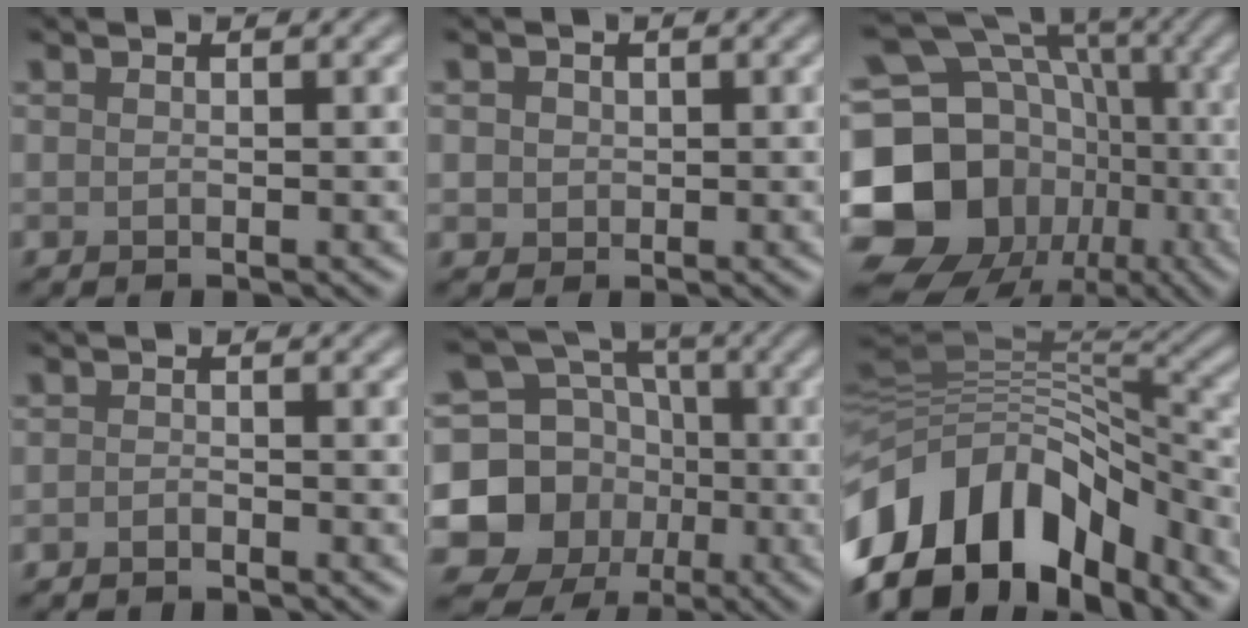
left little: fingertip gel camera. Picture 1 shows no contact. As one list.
[{"total": 1.6, "force": [0.4, 1.4, 0.6], "torque": [-0.005, 0.008, 0.003]}, {"total": 19.7, "force": [-5.1, 16.5, 9.3], "torque": [-0.180, -0.005, -0.107]}, {"total": 0.8, "force": [-0.8, 0.2, 0.1], "torque": [-0.002, 0.000, -0.017]}, {"total": 11.3, "force": [-2.0, 10.5, 3.9], "torque": [-0.084, -0.022, -0.049]}, {"total": 14.0, "force": [-7.5, 8.5, 8.2], "torque": [-0.181, 0.012, -0.122]}]